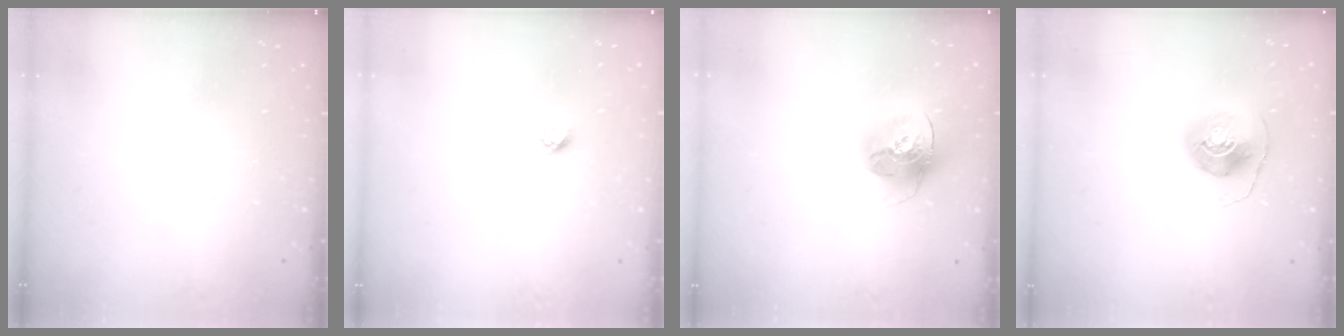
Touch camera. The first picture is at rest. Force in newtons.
{"total": 2.7, "press": 2.6, "slide": 0.3}
{"total": 16.4, "press": 16.3, "slide": 1.8}
{"total": 8.4, "press": 8.3, "slide": 0.7}